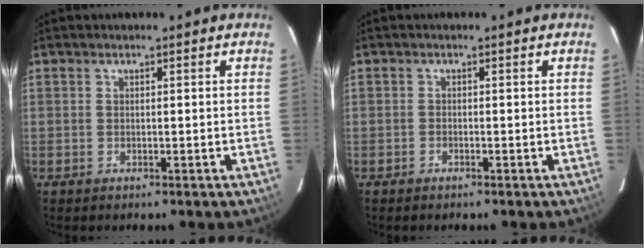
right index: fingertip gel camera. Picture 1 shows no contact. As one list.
[{"total": 0.7, "force": [-0.7, 0.3, 0.0], "torque": [-0.003, 0.002, -0.014]}]